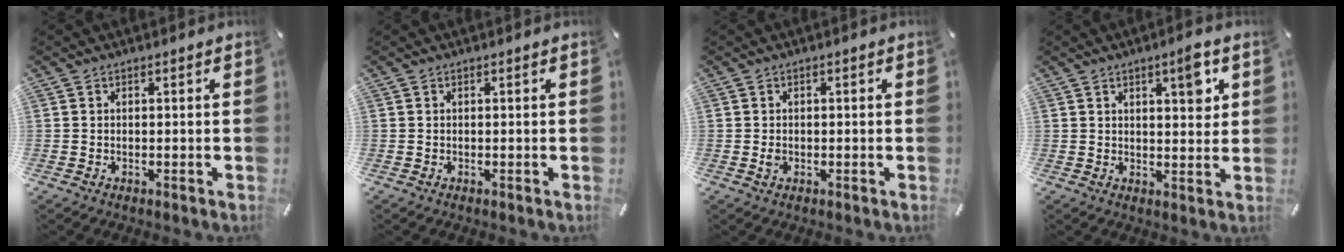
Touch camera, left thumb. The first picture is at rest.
{"total": 0.0}
{"total": 1.3, "force": [-0.2, 1.0, 0.8], "torque": [-0.015, 0.003, -0.004]}
{"total": 6.8, "force": [3.6, 2.5, 5.2], "torque": [-0.060, -0.019, 0.052]}